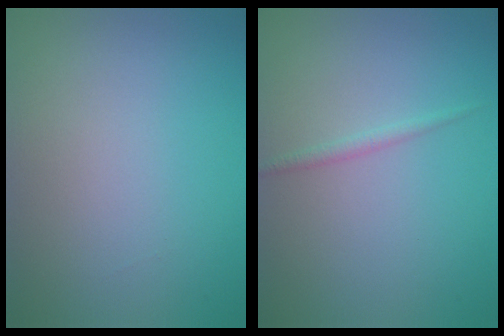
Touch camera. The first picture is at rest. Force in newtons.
{"total": 0.9, "press": 0.9, "slide": 0.1}